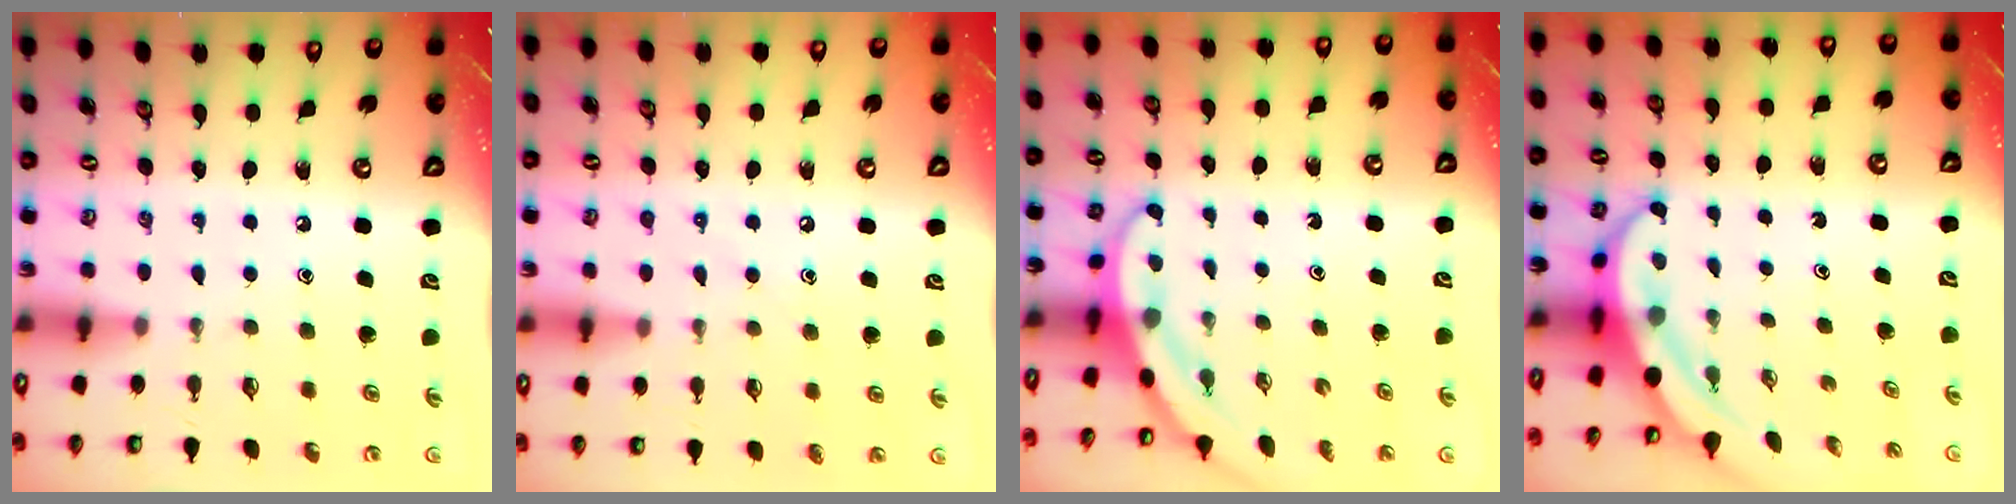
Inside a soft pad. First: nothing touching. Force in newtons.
{"total": 6.2, "press": 6.2, "slide": 0.7}
{"total": 3.1, "press": 3.1, "slide": 0.2}
{"total": 4.5, "press": 4.4, "slide": 0.5}